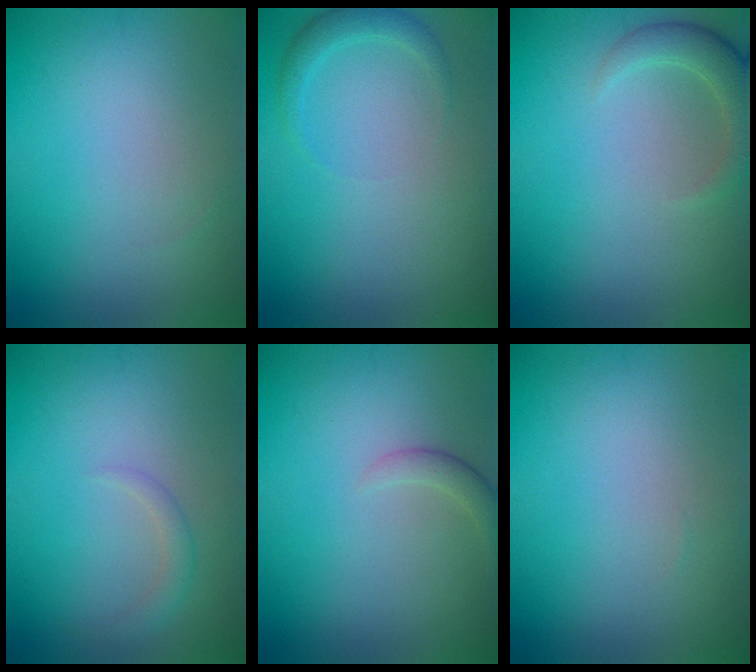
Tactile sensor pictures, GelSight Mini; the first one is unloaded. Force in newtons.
{"total": 1.7, "press": 1.7, "slide": 0.1}
{"total": 2.9, "press": 2.8, "slide": 0.3}
{"total": 1.3, "press": 1.3, "slide": 0.1}
{"total": 1.4, "press": 1.4, "slide": 0.1}
{"total": 0.0}